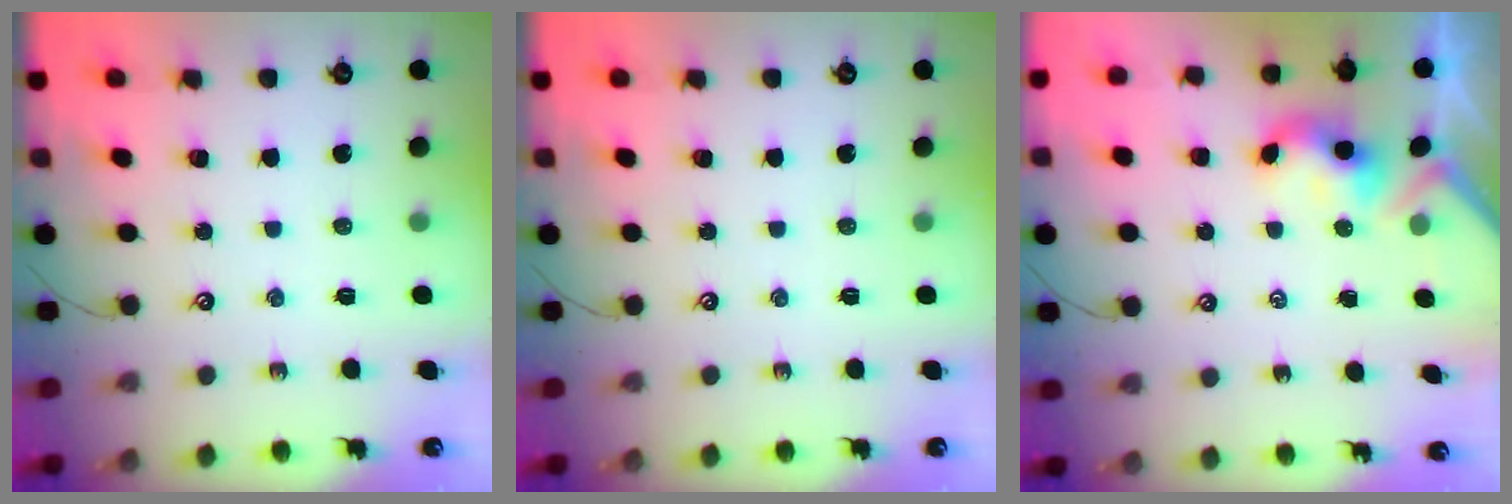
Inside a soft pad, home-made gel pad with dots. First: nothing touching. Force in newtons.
{"total": 0.0}
{"total": 3.6, "press": 3.6, "slide": 0.4}